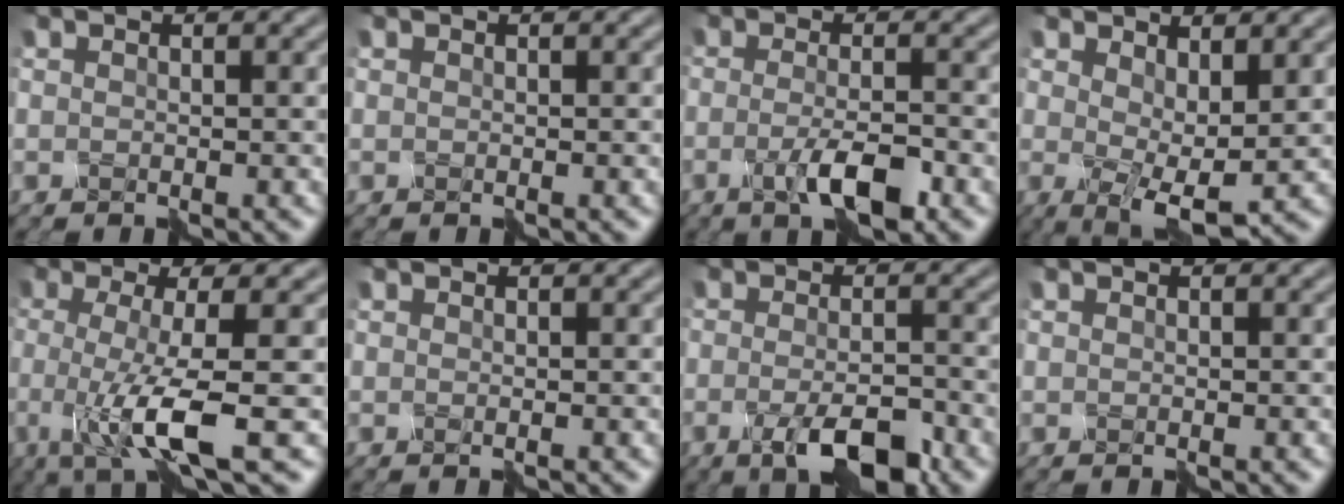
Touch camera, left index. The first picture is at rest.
{"total": 0.0}
{"total": 3.8, "force": [-1.9, 0.9, 3.1], "torque": [-0.064, -0.003, -0.034]}
{"total": 4.5, "force": [0.8, 2.1, 3.9], "torque": [-0.073, -0.013, 0.021]}
{"total": 6.9, "force": [-1.7, 1.4, 6.5], "torque": [-0.118, -0.015, -0.034]}
{"total": 0.0}
{"total": 5.0, "force": [-3.0, 1.4, 3.8], "torque": [-0.076, -0.005, -0.051]}
{"total": 0.0}